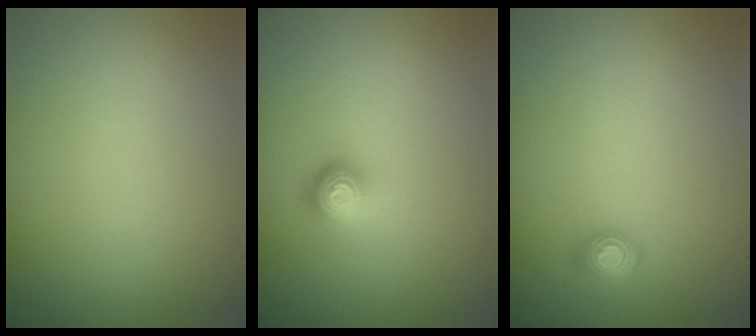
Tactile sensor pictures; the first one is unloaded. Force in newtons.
{"total": 1.9, "press": 1.4, "slide": 1.3}
{"total": 1.6, "press": 1.2, "slide": 1.0}